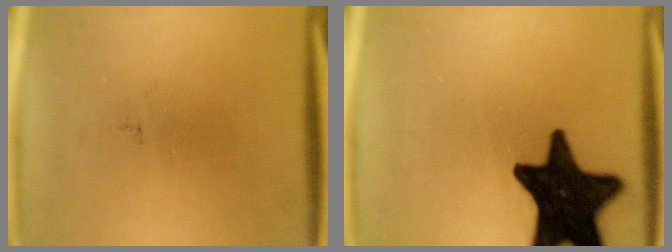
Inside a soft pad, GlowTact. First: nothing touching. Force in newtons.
{"total": 18.9}